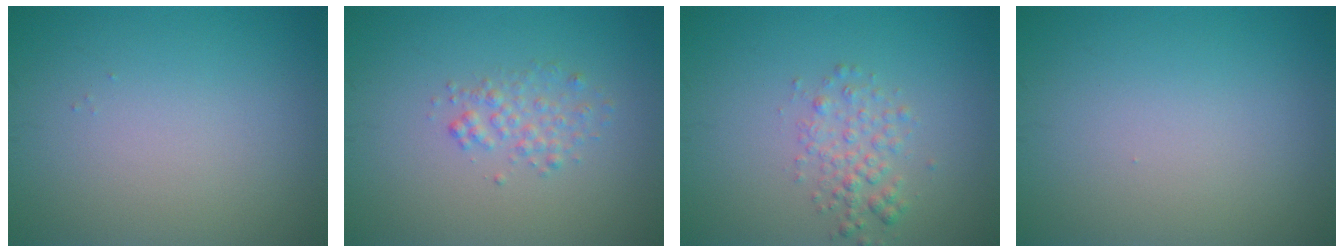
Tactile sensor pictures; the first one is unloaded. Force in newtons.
{"total": 1.8, "press": 1.8, "slide": 0.0}
{"total": 2.2, "press": 2.2, "slide": 0.1}
{"total": 0.0}